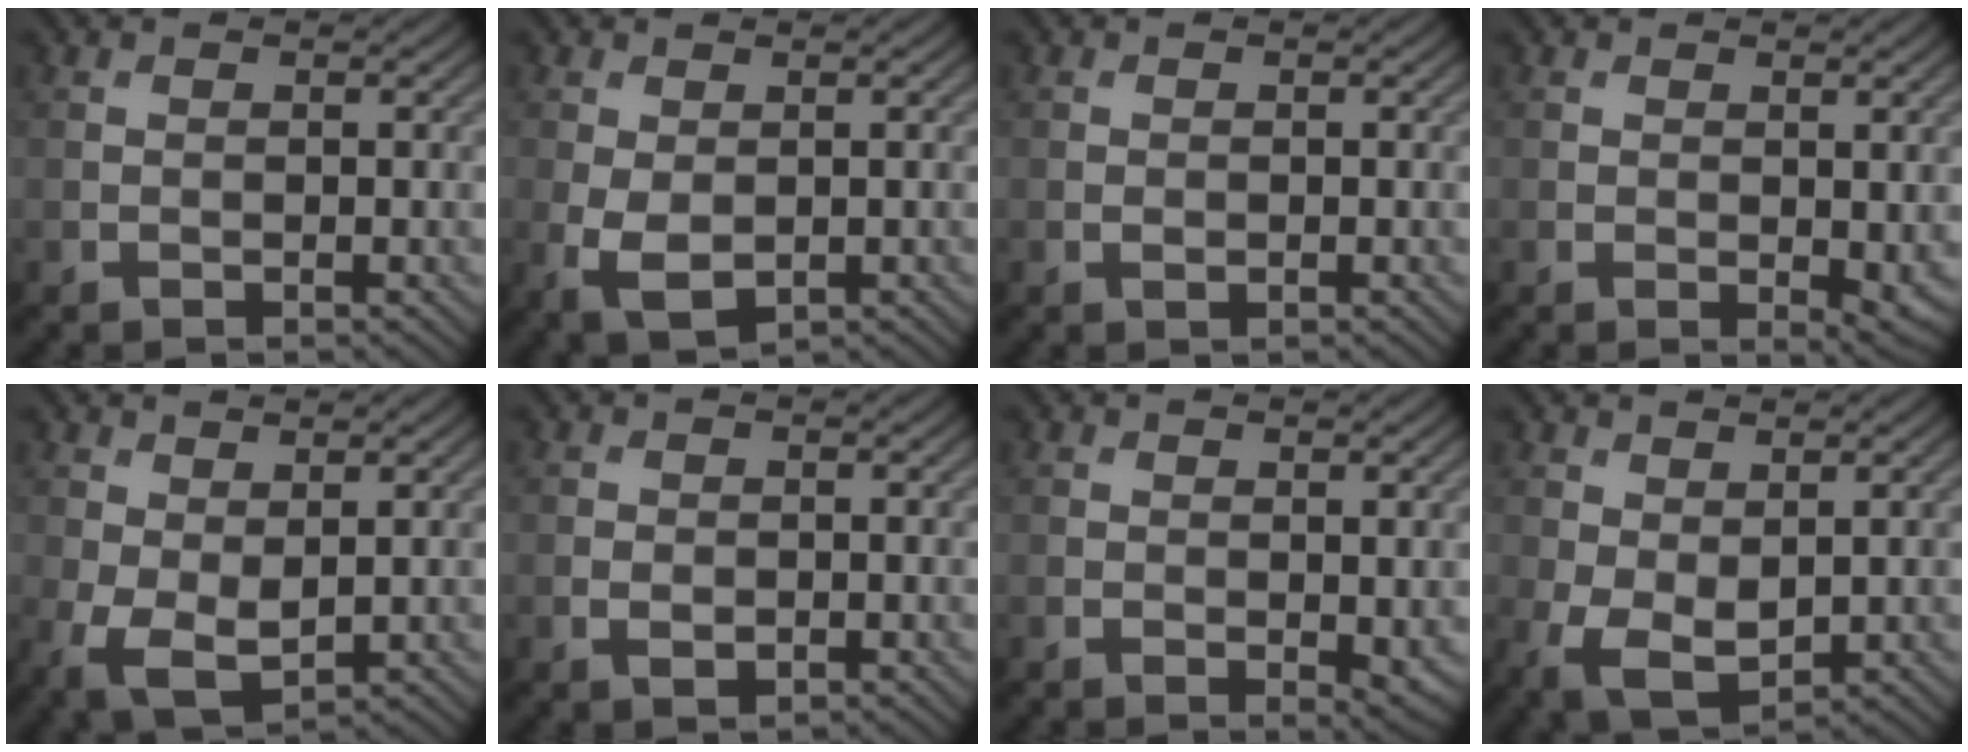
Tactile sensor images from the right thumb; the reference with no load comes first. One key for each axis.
{"total": 4.1, "fx": -0.7, "fy": 2.4, "fz": 3.2, "tx": -0.083, "ty": -0.013, "tz": -0.008}
{"total": 0.6, "fx": -0.2, "fy": 0.4, "fz": 0.5, "tx": -0.008, "ty": -0.002, "tz": -0.003}
{"total": 2.5, "fx": -0.1, "fy": 1.2, "fz": 2.2, "tx": -0.031, "ty": -0.010, "tz": 0.004}
{"total": 5.0, "fx": -0.2, "fy": 2.9, "fz": 4.1, "tx": -0.104, "ty": -0.010, "tz": 0.003}
{"total": 1.7, "fx": -0.6, "fy": 1.1, "fz": 1.1, "tx": -0.022, "ty": -0.005, "tz": -0.009}
{"total": 2.1, "fx": -0.1, "fy": 1.0, "fz": 1.8, "tx": -0.025, "ty": -0.010, "tz": 0.003}
{"total": 5.5, "fx": -0.4, "fy": 3.3, "fz": 4.4, "tx": -0.107, "ty": -0.012, "tz": 0.000}